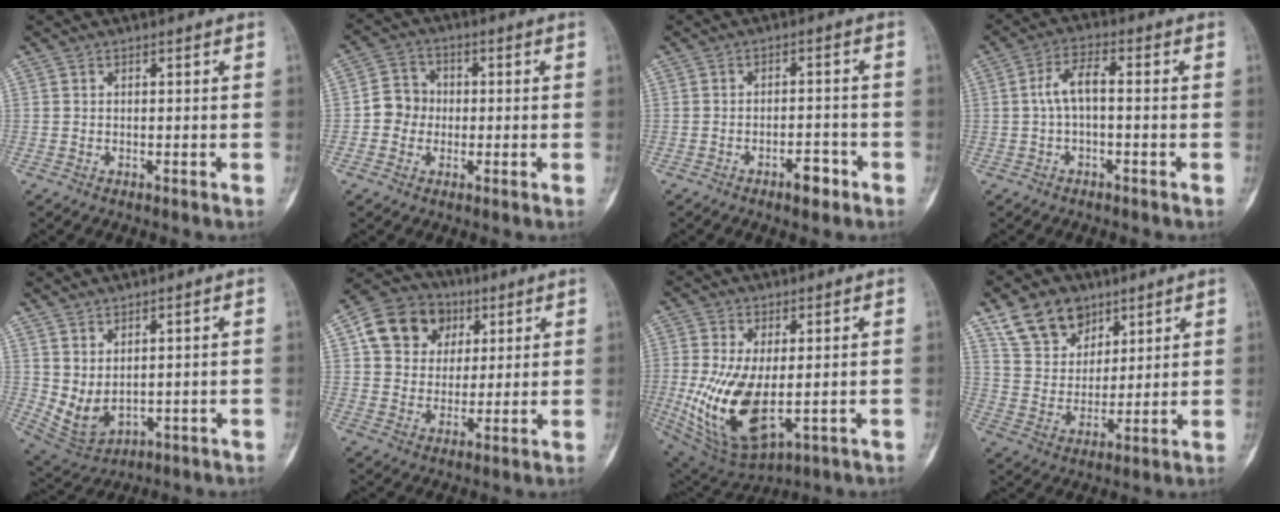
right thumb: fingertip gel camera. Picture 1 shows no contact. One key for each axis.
{"total": 5.7, "fx": -0.7, "fy": 5.3, "fz": 2.0, "tx": -0.009, "ty": 0.016, "tz": -0.023}
{"total": 4.1, "fx": -2.5, "fy": 1.8, "fz": 2.8, "tx": -0.032, "ty": 0.020, "tz": -0.036}
{"total": 5.2, "fx": -0.3, "fy": 2.1, "fz": 4.7, "tx": -0.093, "ty": 0.022, "tz": -0.012}
{"total": 6.8, "fx": 1.2, "fy": 4.1, "fz": 5.4, "tx": -0.091, "ty": -0.016, "tz": 0.048}
{"total": 13.1, "fx": 4.8, "fy": 11.0, "fz": 5.3, "tx": -0.062, "ty": 0.000, "tz": 0.080}
{"total": 15.0, "fx": -1.4, "fy": 7.6, "fz": 12.9, "tx": -0.249, "ty": -0.018, "tz": -0.002}
{"total": 12.1, "fx": 7.7, "fy": 8.1, "fz": 4.6, "tx": -0.054, "ty": -0.033, "tz": 0.148}